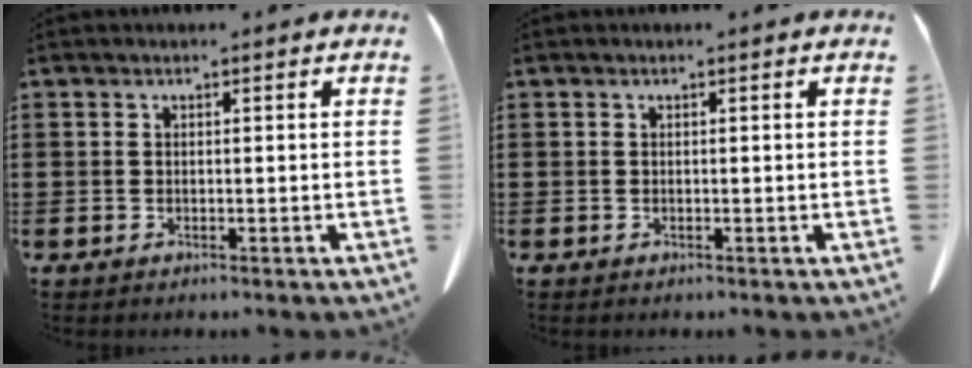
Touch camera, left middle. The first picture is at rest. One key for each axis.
{"total": 0.0}